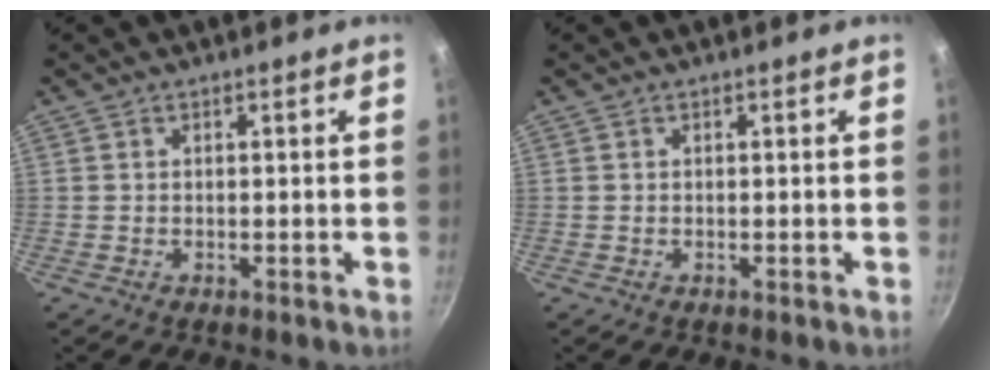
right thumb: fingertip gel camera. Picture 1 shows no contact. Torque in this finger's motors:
{"motor_torque": [0.00, 0.00, 0.00, 0.00, 0.01]}